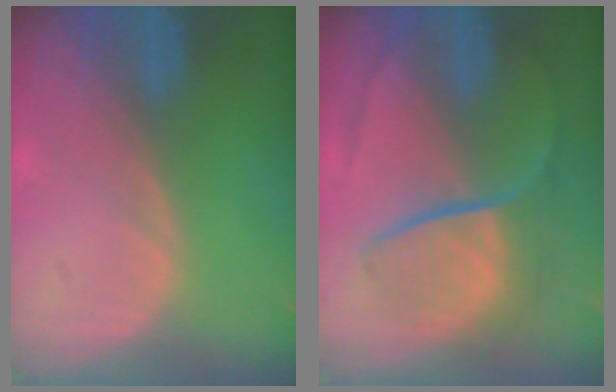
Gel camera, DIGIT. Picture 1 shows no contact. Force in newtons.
{"total": 8.9, "press": 7.6, "slide": 4.5}